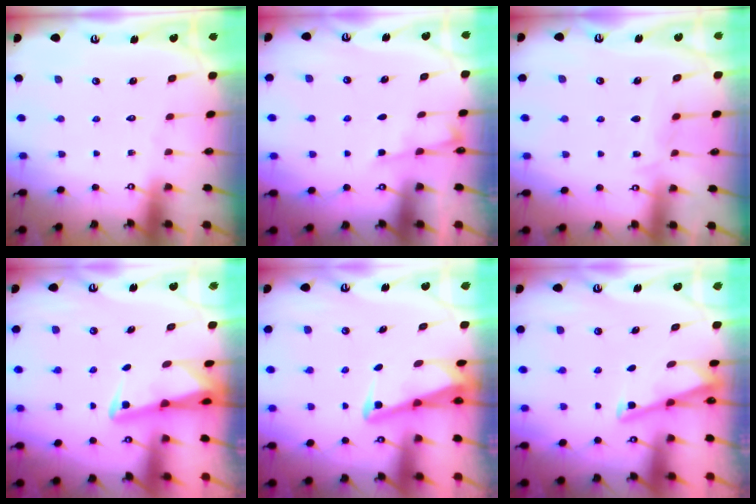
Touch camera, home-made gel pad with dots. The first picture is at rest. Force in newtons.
{"total": 2.3, "press": 2.3, "slide": 0.4}
{"total": 5.9, "press": 5.9, "slide": 0.3}
{"total": 2.3, "press": 2.3, "slide": 0.3}
{"total": 3.0, "press": 2.9, "slide": 0.3}
{"total": 3.4, "press": 3.4, "slide": 0.3}